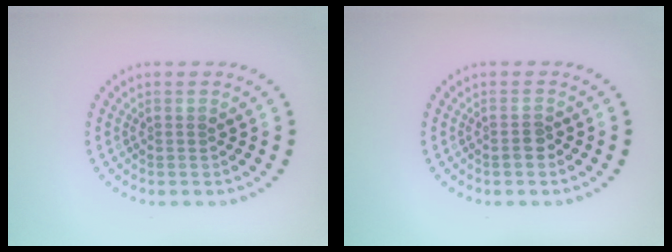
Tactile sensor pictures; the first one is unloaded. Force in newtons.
{"total": 1.3, "press": 1.1, "slide": 0.6}